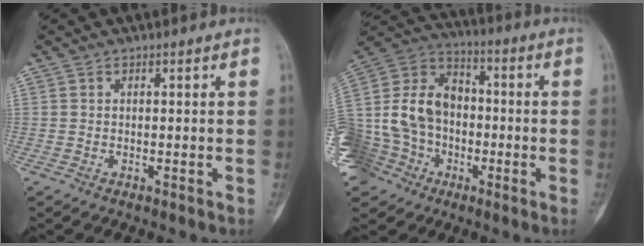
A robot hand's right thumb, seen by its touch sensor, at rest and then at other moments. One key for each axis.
{"total": 26.1, "fx": -7.1, "fy": 21.4, "fz": 13.1, "tx": -0.310, "ty": 0.079, "tz": -0.123}